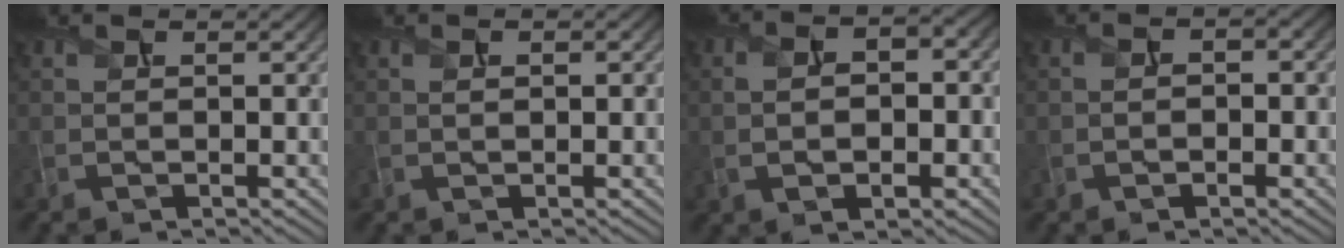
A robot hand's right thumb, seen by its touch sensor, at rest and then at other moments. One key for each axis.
{"total": 0.7, "fx": 0.1, "fy": 0.4, "fz": 0.6, "tx": -0.010, "ty": 0.000, "tz": 0.001}
{"total": 5.3, "fx": -1.0, "fy": 3.2, "fz": 4.1, "tx": -0.061, "ty": -0.006, "tz": -0.016}
{"total": 2.2, "fx": -0.8, "fy": 1.2, "fz": 1.6, "tx": -0.011, "ty": 0.001, "tz": -0.019}